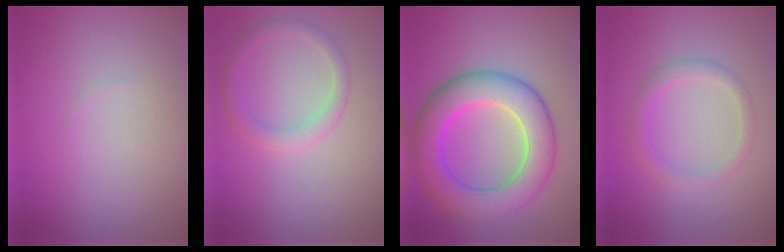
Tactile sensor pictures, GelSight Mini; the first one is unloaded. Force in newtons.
{"total": 2.0, "press": 2.0, "slide": 0.1}
{"total": 7.9, "press": 7.9, "slide": 0.2}
{"total": 2.0, "press": 2.0, "slide": 0.1}